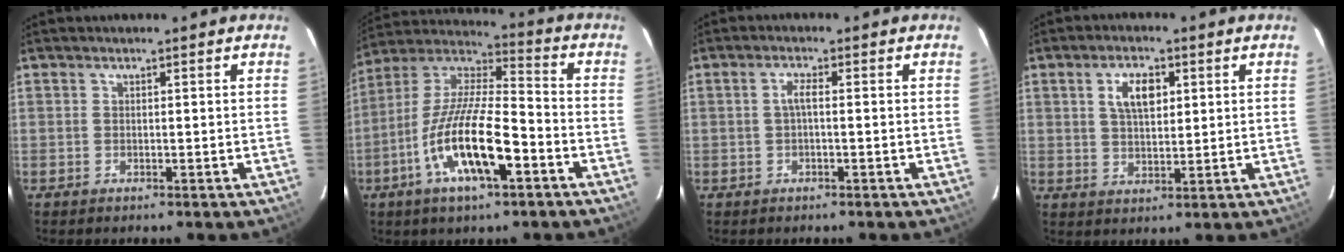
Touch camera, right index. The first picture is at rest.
{"total": 17.0, "force": [-7.1, 4.6, 14.8], "torque": [-0.294, -0.015, -0.137]}
{"total": 1.9, "force": [-0.2, 0.3, 1.8], "torque": [-0.037, 0.006, -0.006]}
{"total": 6.0, "force": [2.1, 3.0, 4.8], "torque": [-0.086, 0.010, 0.039]}